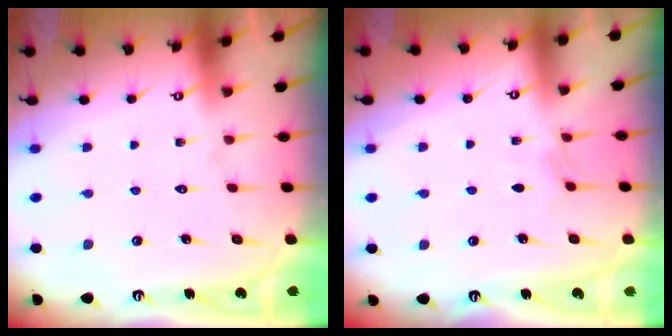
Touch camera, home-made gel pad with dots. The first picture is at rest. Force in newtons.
{"total": 2.2, "press": 2.1, "slide": 0.4}